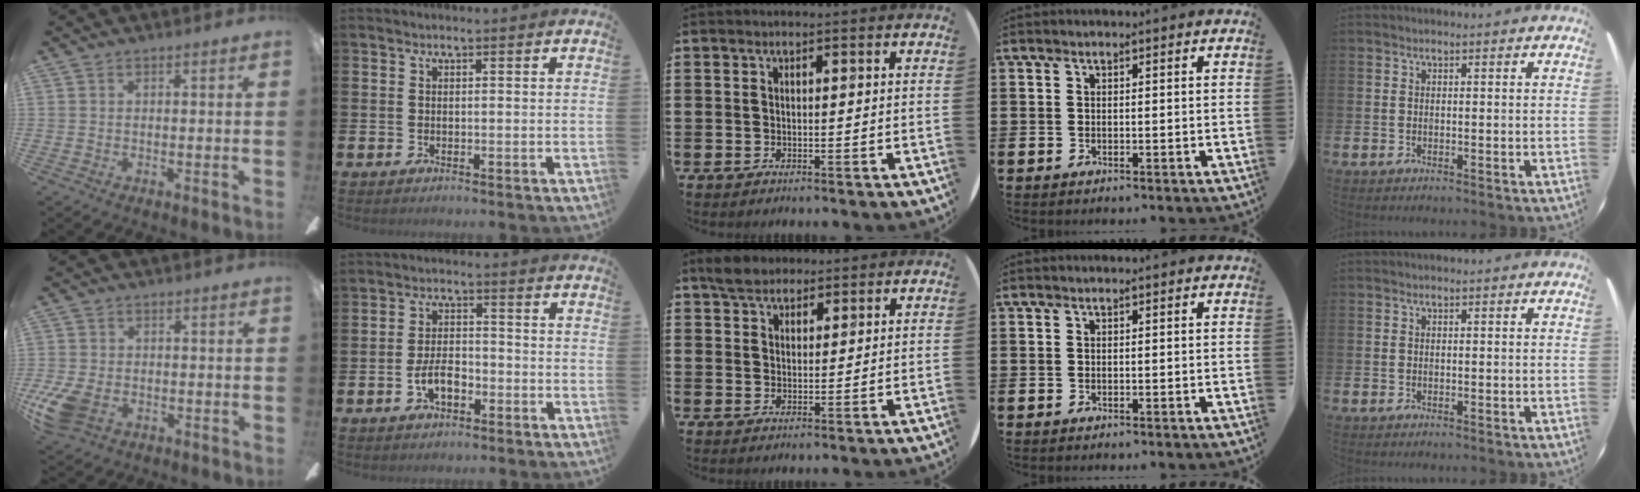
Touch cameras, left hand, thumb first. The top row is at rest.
{"thumb": {"total": 8.4, "force": [-3.2, 5.5, 5.5], "torque": [-0.134, 0.003, -0.057]}, "index": {"total": 4.4, "force": [-1.9, 2.3, 3.2], "torque": [-0.054, 0.007, -0.035]}, "middle": {"total": 3.4, "force": [3.0, 1.6, 0.6], "torque": [-0.012, 0.003, 0.056]}}